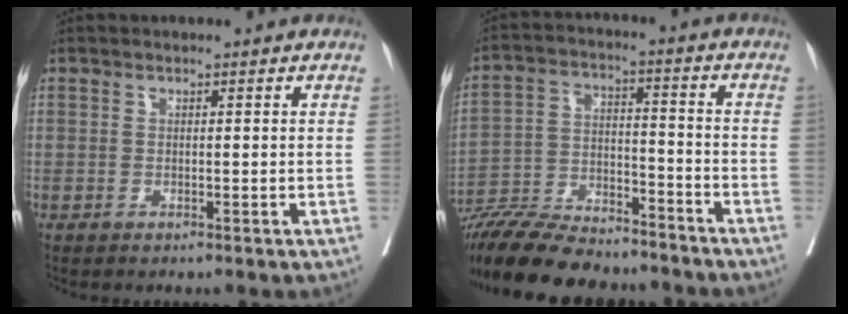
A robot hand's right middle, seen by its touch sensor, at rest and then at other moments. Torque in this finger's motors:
{"motor_torque": [1.07, -1.07, 0.27, 0.15]}